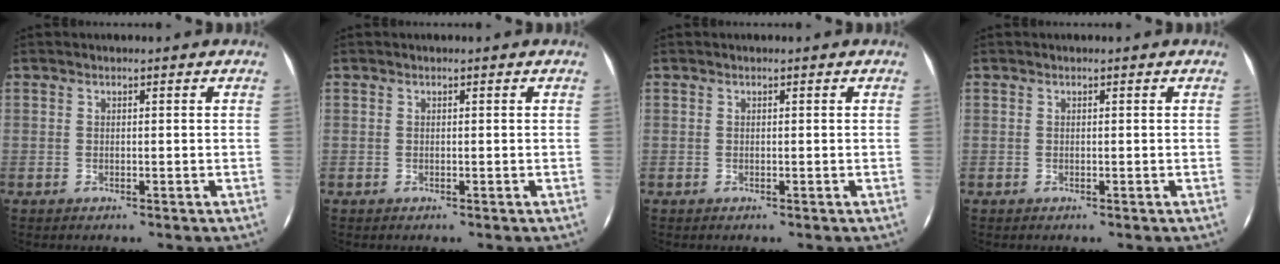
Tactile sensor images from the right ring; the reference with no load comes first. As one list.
[{"total": 0.0}, {"total": 0.0}, {"total": 0.0}]